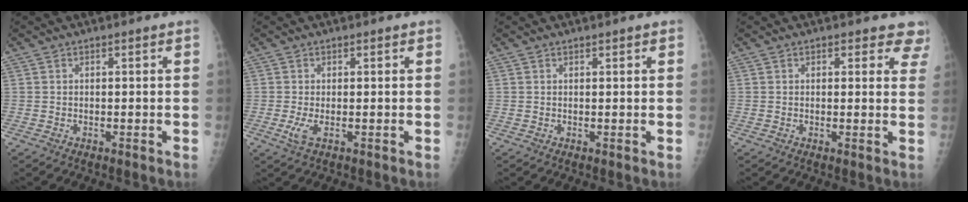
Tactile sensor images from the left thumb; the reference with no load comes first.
{"total": 2.4, "force": [-0.4, 0.7, 2.2], "torque": [-0.055, -0.008, -0.009]}
{"total": 0.6, "force": [0.5, 0.2, 0.4], "torque": [-0.003, -0.001, 0.007]}
{"total": 4.8, "force": [3.9, 2.4, 1.4], "torque": [0.028, -0.015, 0.026]}